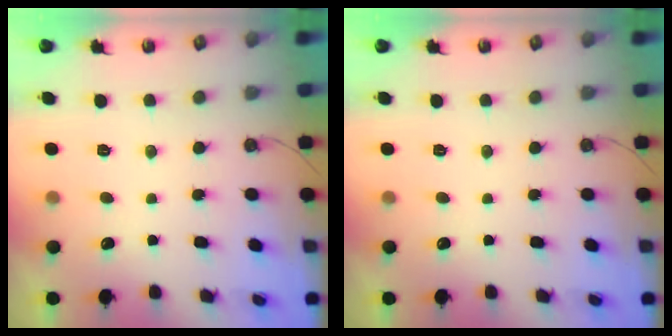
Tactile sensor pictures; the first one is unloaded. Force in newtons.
{"total": 0.0}